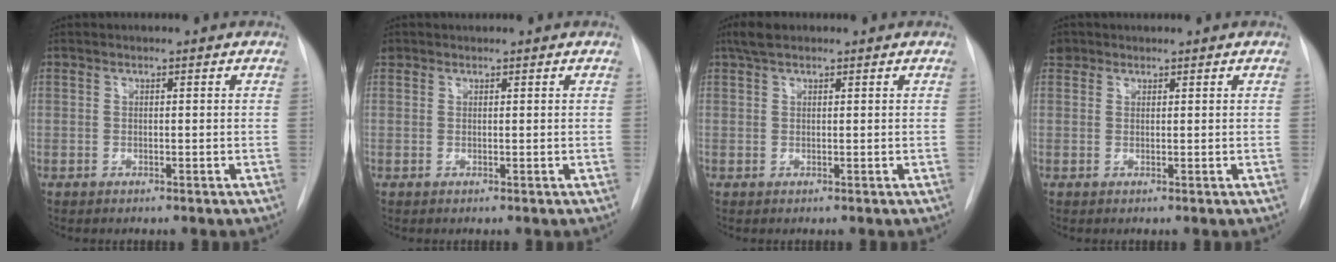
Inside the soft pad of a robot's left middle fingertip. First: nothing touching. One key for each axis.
{"total": 1.0, "fx": 0.8, "fy": 0.6, "fz": -0.1, "tx": 0.003, "ty": 0.016, "tz": 0.013}
{"total": 2.6, "fx": 1.9, "fy": 1.1, "fz": 1.5, "tx": -0.030, "ty": 0.015, "tz": 0.036}
{"total": 1.9, "fx": 1.3, "fy": 1.4, "fz": 0.0, "tx": 0.004, "ty": 0.015, "tz": 0.019}